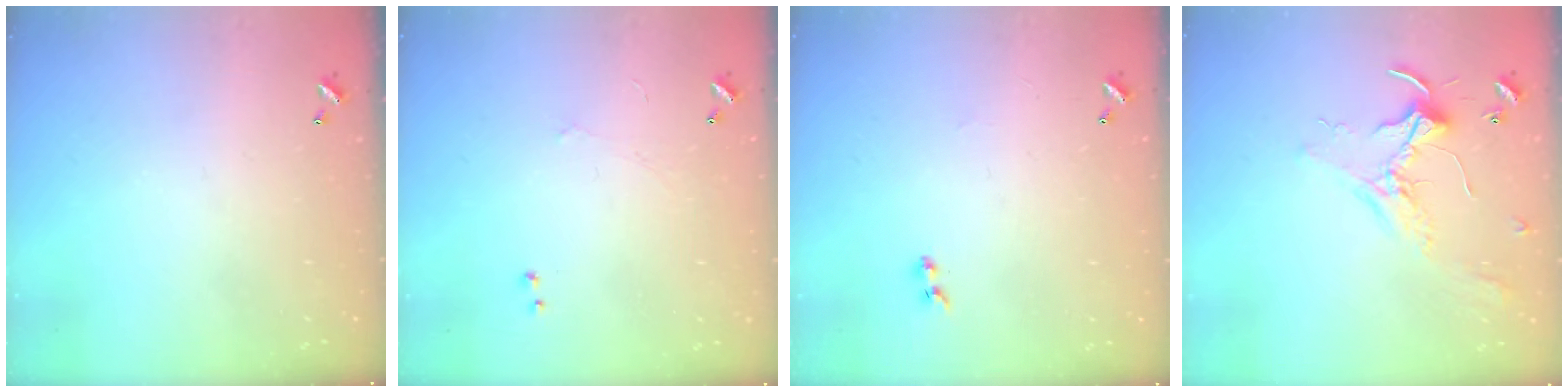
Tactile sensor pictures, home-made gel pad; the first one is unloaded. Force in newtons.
{"total": 1.0, "press": 0.9, "slide": 0.5}
{"total": 1.3, "press": 1.1, "slide": 0.7}
{"total": 2.3, "press": 2.3, "slide": 0.5}